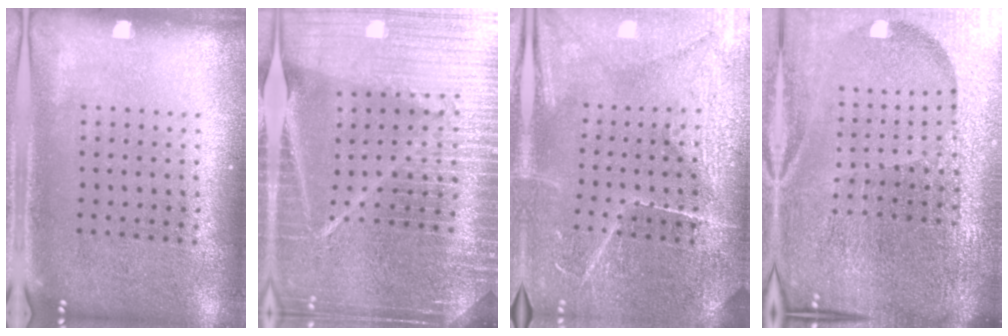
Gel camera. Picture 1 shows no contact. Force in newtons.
{"total": 6.4, "press": 5.6, "slide": 3.2}
{"total": 3.9, "press": 3.7, "slide": 1.3}
{"total": 6.4, "press": 5.6, "slide": 3.1}